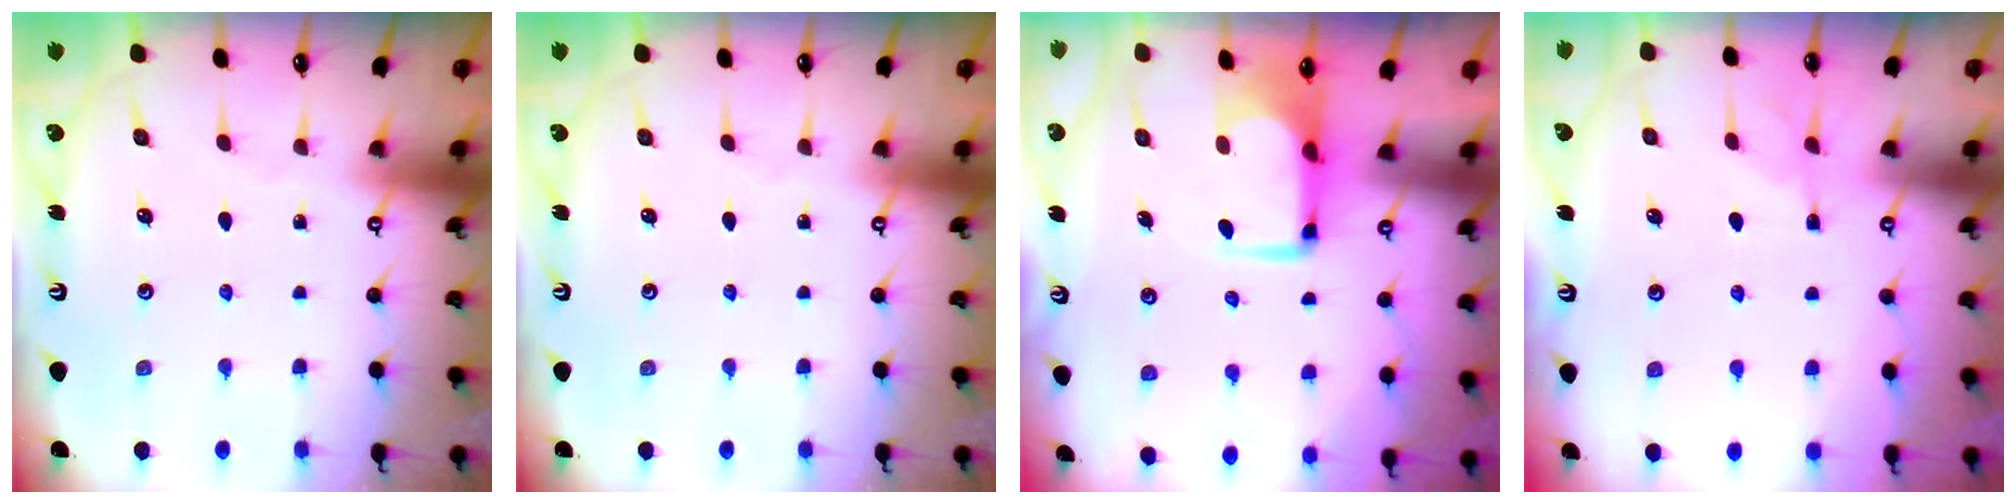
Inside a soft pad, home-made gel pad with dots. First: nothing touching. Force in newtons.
{"total": 0.0}
{"total": 0.8, "press": 0.5, "slide": 0.6}
{"total": 1.3, "press": 0.6, "slide": 1.1}